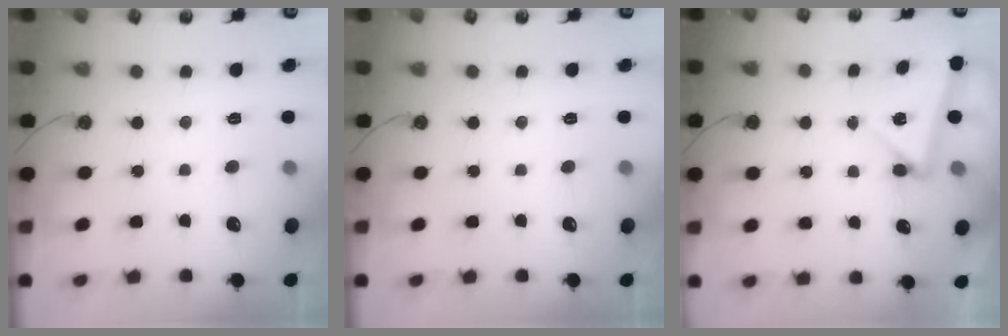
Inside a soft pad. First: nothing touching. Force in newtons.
{"total": 0.0}
{"total": 5.8, "press": 5.8, "slide": 0.3}